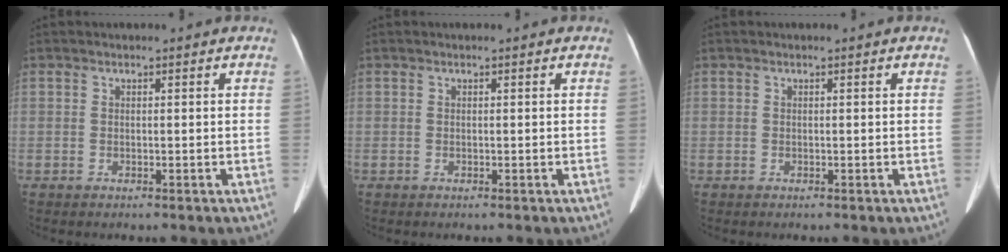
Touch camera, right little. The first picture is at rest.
{"total": 0.0}
{"total": 0.0}